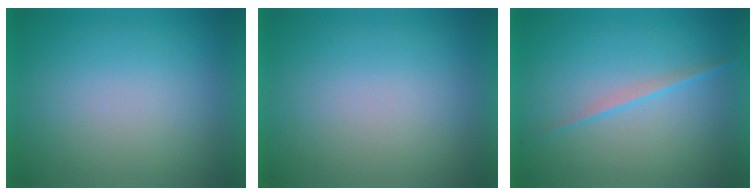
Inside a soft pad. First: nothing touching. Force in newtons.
{"total": 1.1}
{"total": 2.2}